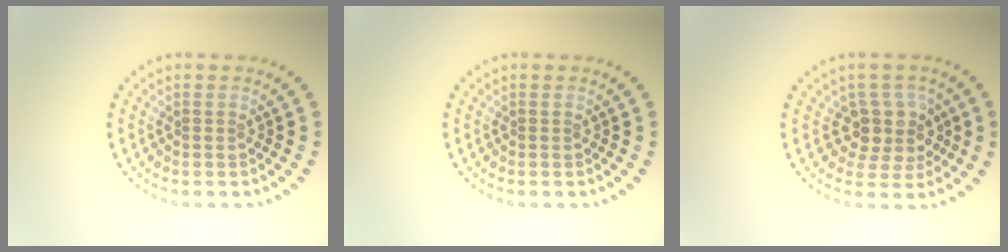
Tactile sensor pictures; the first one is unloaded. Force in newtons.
{"total": 0.0}
{"total": 3.3, "press": 2.7, "slide": 1.9}